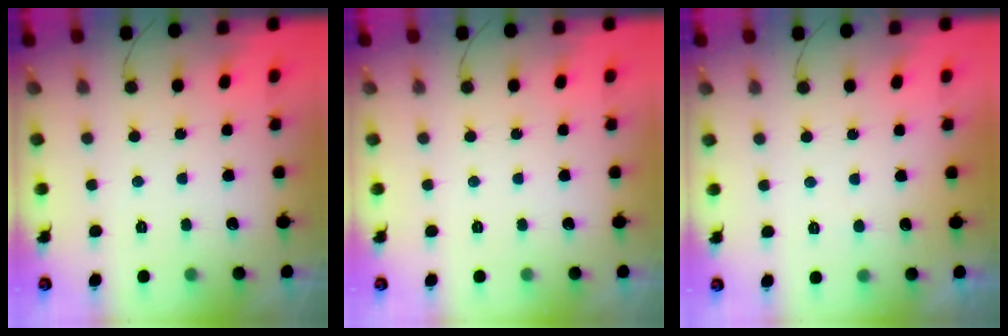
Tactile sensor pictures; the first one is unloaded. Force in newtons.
{"total": 0.0}
{"total": 3.5, "press": 3.5, "slide": 0.3}